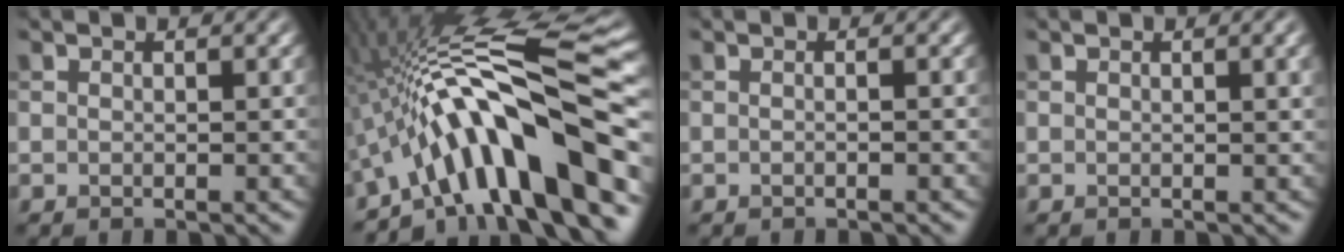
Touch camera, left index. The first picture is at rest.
{"total": 14.5, "force": [-4.5, 3.5, 13.4], "torque": [-0.206, 0.028, -0.074]}
{"total": 0.6, "force": [-0.2, 0.2, 0.6], "torque": [-0.011, -0.002, -0.009]}
{"total": 1.8, "force": [0.7, 0.5, 1.6], "torque": [-0.015, 0.004, 0.009]}